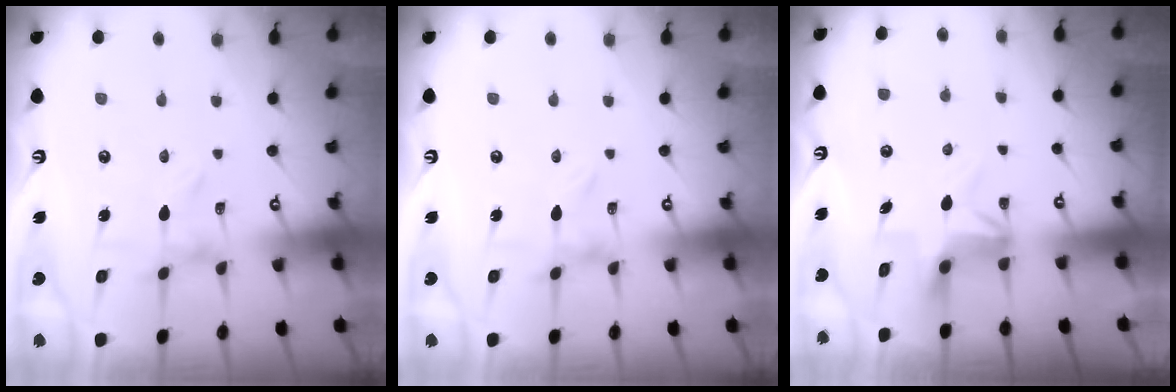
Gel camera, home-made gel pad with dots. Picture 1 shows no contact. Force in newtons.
{"total": 0.0}
{"total": 4.7, "press": 4.7, "slide": 0.3}